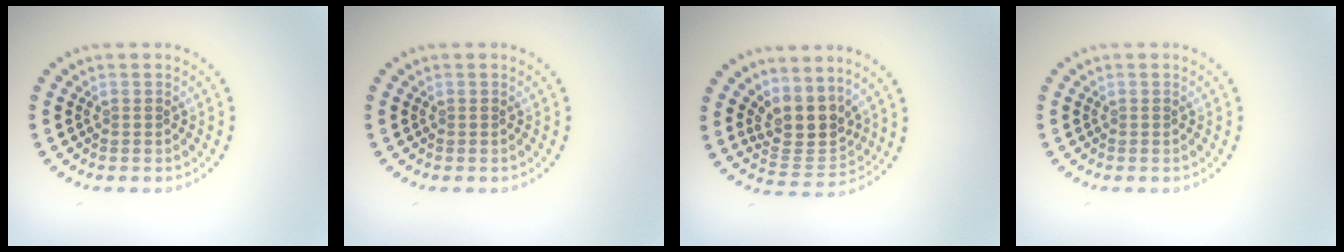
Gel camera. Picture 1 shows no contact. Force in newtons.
{"total": 0.0}
{"total": 3.8, "press": 3.0, "slide": 2.4}
{"total": 0.0}